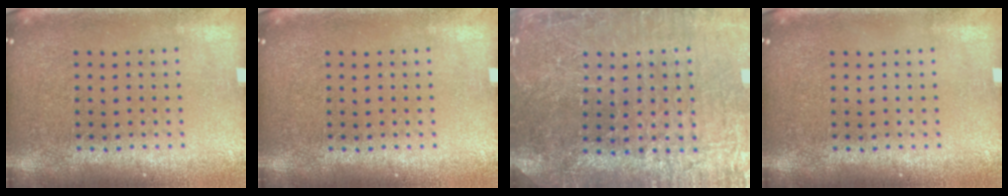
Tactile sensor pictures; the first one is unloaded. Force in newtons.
{"total": 0.0}
{"total": 3.4, "press": 3.4, "slide": 0.3}
{"total": 0.0}